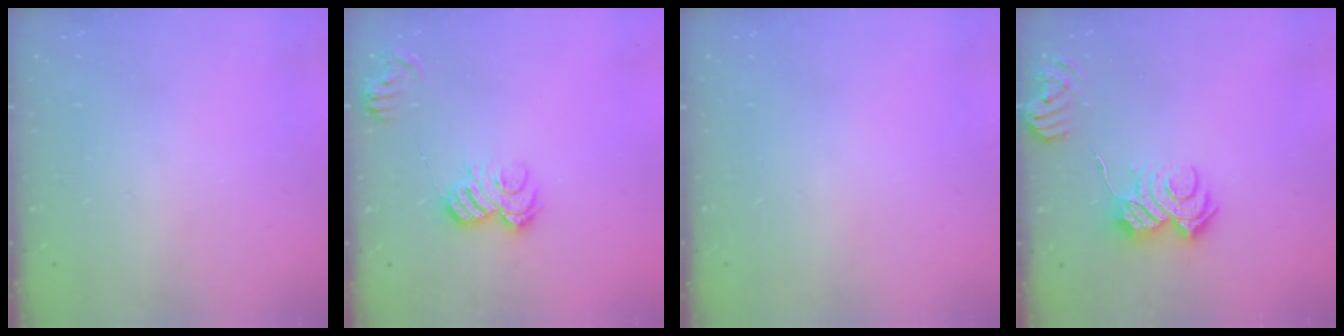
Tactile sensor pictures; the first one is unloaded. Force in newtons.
{"total": 8.6, "press": 8.6, "slide": 0.0}
{"total": 0.0}
{"total": 8.5, "press": 8.5, "slide": 0.7}